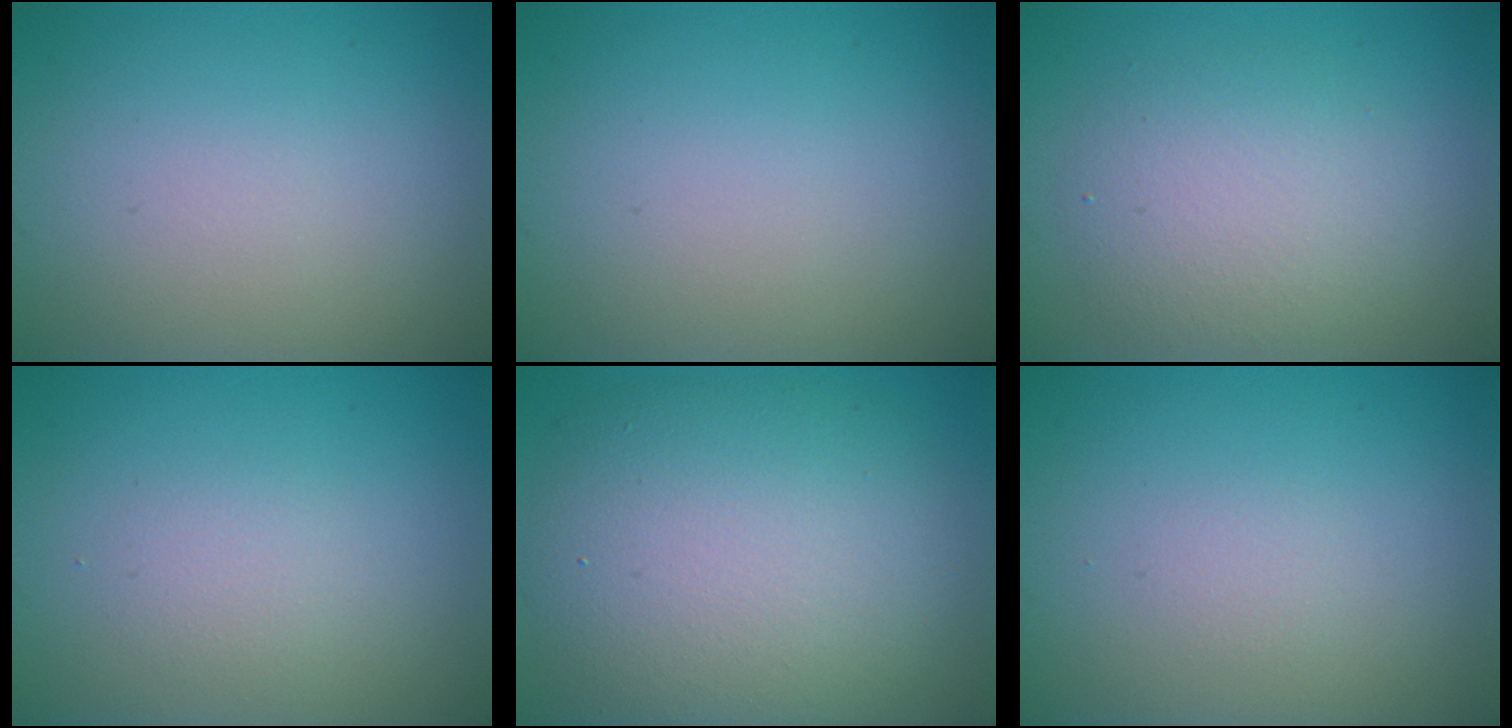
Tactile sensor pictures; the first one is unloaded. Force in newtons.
{"total": 0.0}
{"total": 4.3, "press": 4.3, "slide": 0.1}
{"total": 1.4, "press": 1.4, "slide": 0.1}
{"total": 10.1, "press": 10.1, "slide": 0.6}
{"total": 0.7, "press": 0.7, "slide": 0.0}